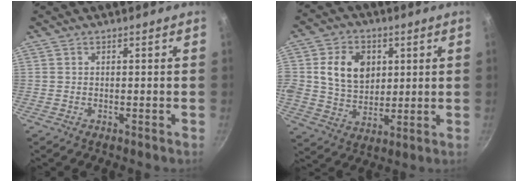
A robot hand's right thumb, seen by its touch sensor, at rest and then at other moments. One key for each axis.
{"total": 12.5, "fx": 2.8, "fy": 9.7, "fz": 7.4, "tx": -0.107, "ty": -0.006, "tz": 0.048}